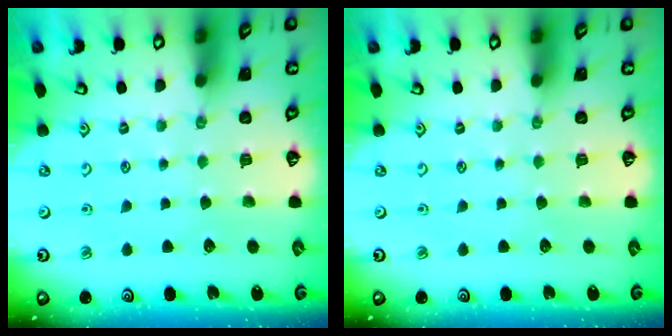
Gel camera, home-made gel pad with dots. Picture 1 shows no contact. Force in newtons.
{"total": 0.0}